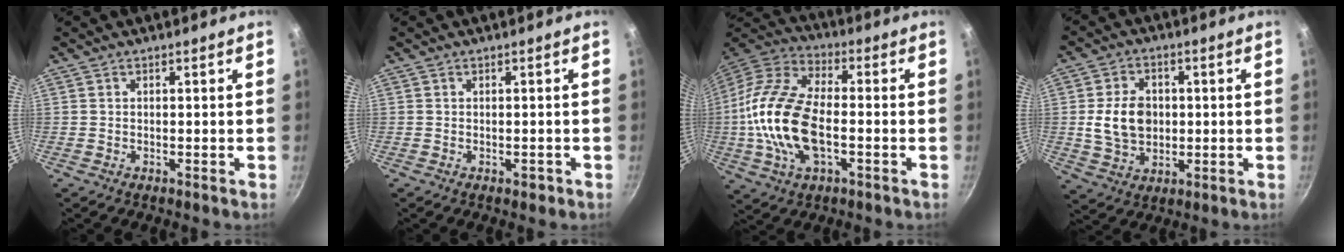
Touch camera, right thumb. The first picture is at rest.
{"total": 1.3, "force": [-0.6, 0.8, 0.9], "torque": [-0.009, 0.005, -0.007]}
{"total": 19.7, "force": [-2.6, 10.3, 16.6], "torque": [-0.327, 0.033, -0.064]}
{"total": 9.8, "force": [0.4, 7.5, 6.3], "torque": [-0.092, 0.003, 0.008]}